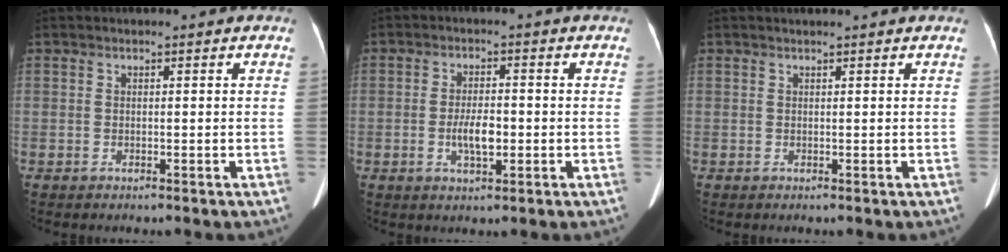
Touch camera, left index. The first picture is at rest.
{"total": 4.2, "force": [-1.0, 1.4, 3.8], "torque": [-0.071, -0.009, -0.017]}
{"total": 2.0, "force": [1.9, -0.1, 0.8], "torque": [-0.008, 0.010, 0.025]}